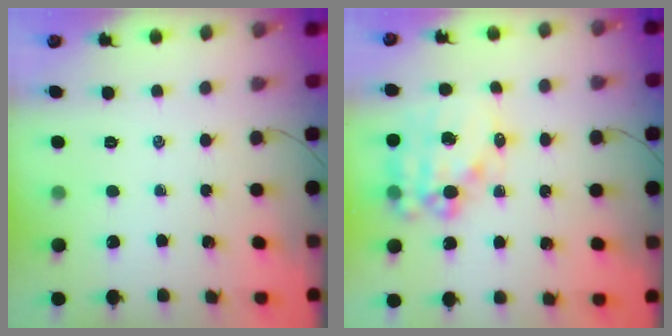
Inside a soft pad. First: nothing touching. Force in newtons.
{"total": 14.6, "press": 14.2, "slide": 3.2}